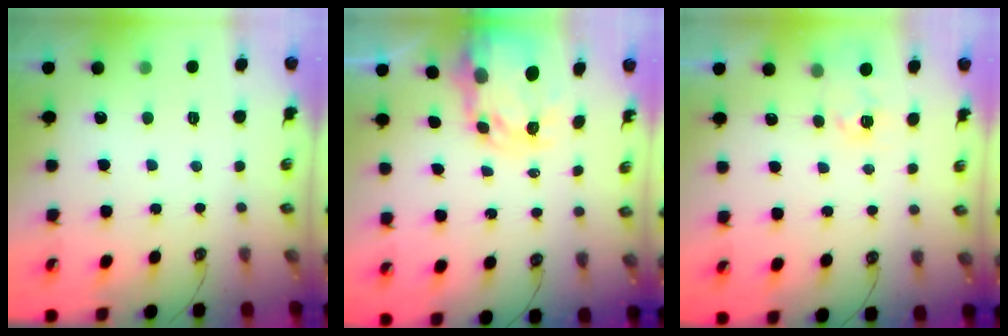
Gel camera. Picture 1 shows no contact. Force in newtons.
{"total": 5.2, "press": 5.2, "slide": 0.4}
{"total": 2.6, "press": 2.6, "slide": 0.4}